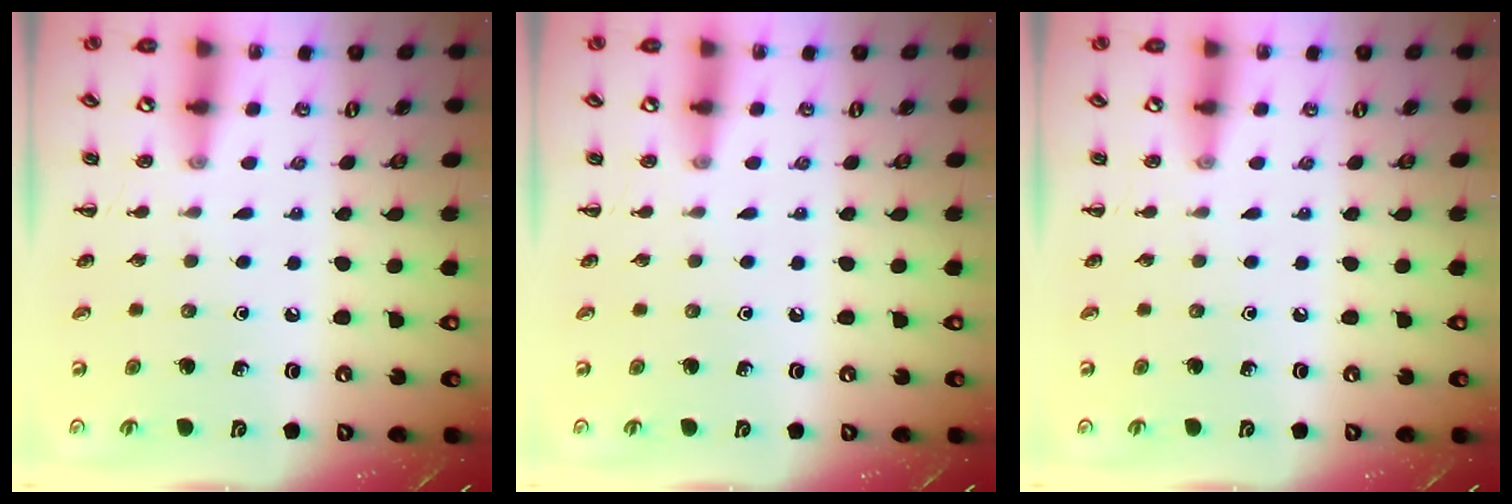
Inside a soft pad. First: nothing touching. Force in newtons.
{"total": 0.0}
{"total": 0.0}